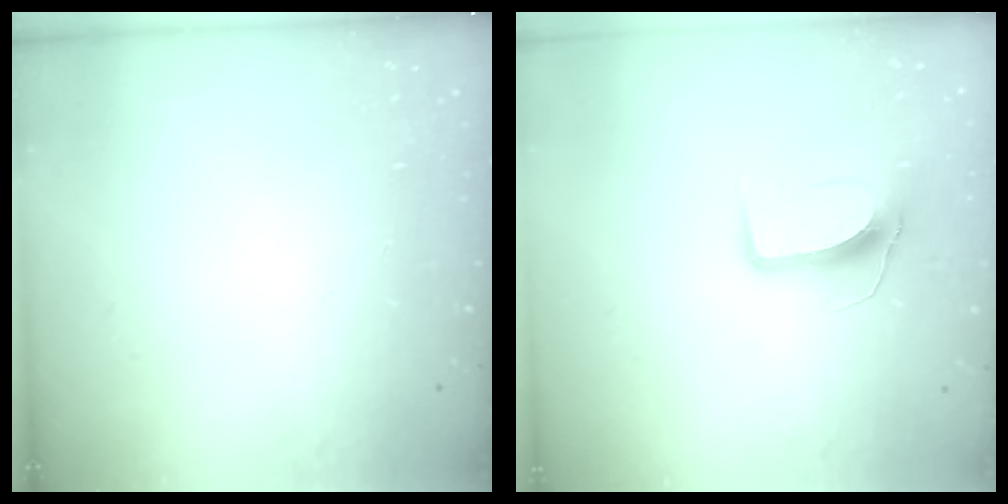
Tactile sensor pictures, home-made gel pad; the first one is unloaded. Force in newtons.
{"total": 9.7, "press": 9.7, "slide": 0.6}